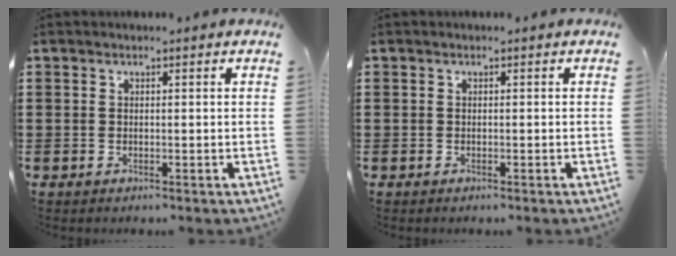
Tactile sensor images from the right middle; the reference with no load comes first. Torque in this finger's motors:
{"motor_torque": [0.10, 0.06, 0.06, 0.01]}